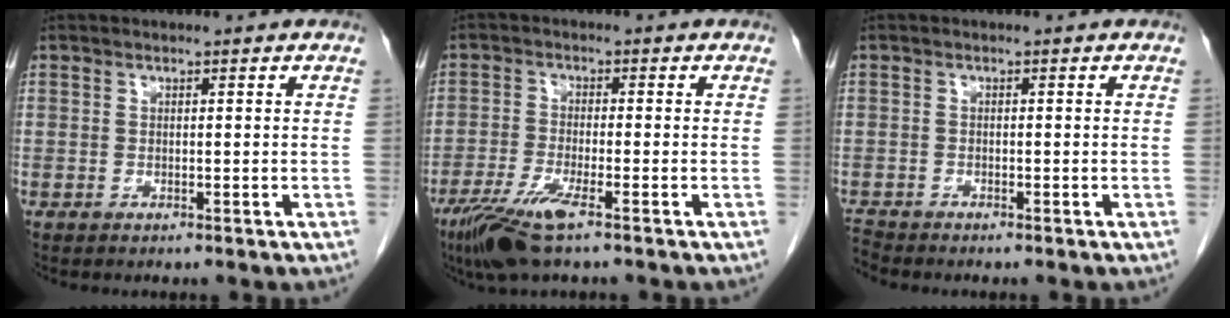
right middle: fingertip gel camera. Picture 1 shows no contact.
{"total": 7.1, "force": [-4.5, 0.7, 5.4], "torque": [-0.111, -0.018, -0.083]}
{"total": 1.7, "force": [-1.7, -0.2, -0.1], "torque": [-0.003, -0.010, -0.032]}